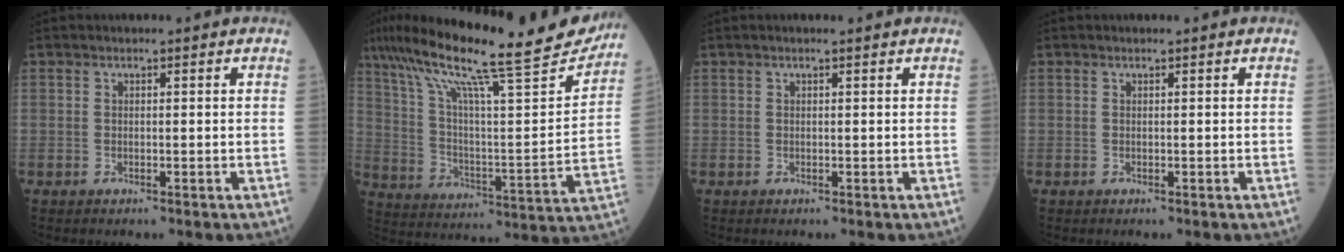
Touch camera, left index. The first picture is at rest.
{"total": 27.1, "force": [22.1, 2.5, 15.4], "torque": [-0.260, -0.008, 0.319]}
{"total": 0.7, "force": [0.6, -0.1, 0.4], "torque": [-0.011, 0.003, 0.010]}
{"total": 0.0}